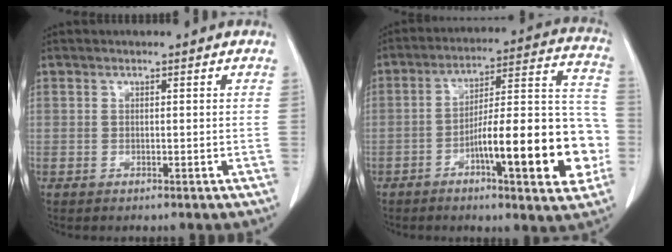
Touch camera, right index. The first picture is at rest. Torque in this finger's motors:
{"motor_torque": [1.77, -0.37, 0.65, 0.18]}